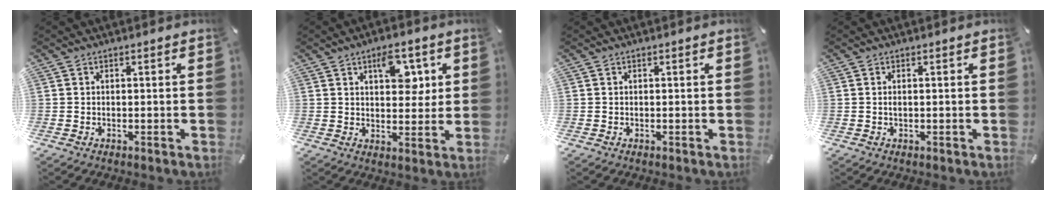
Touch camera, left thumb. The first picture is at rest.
{"total": 8.6, "force": [3.8, 5.0, 5.9], "torque": [-0.063, -0.010, 0.056]}
{"total": 0.0}
{"total": 0.8, "force": [0.0, 0.3, 0.7], "torque": [-0.014, 0.003, -0.001]}